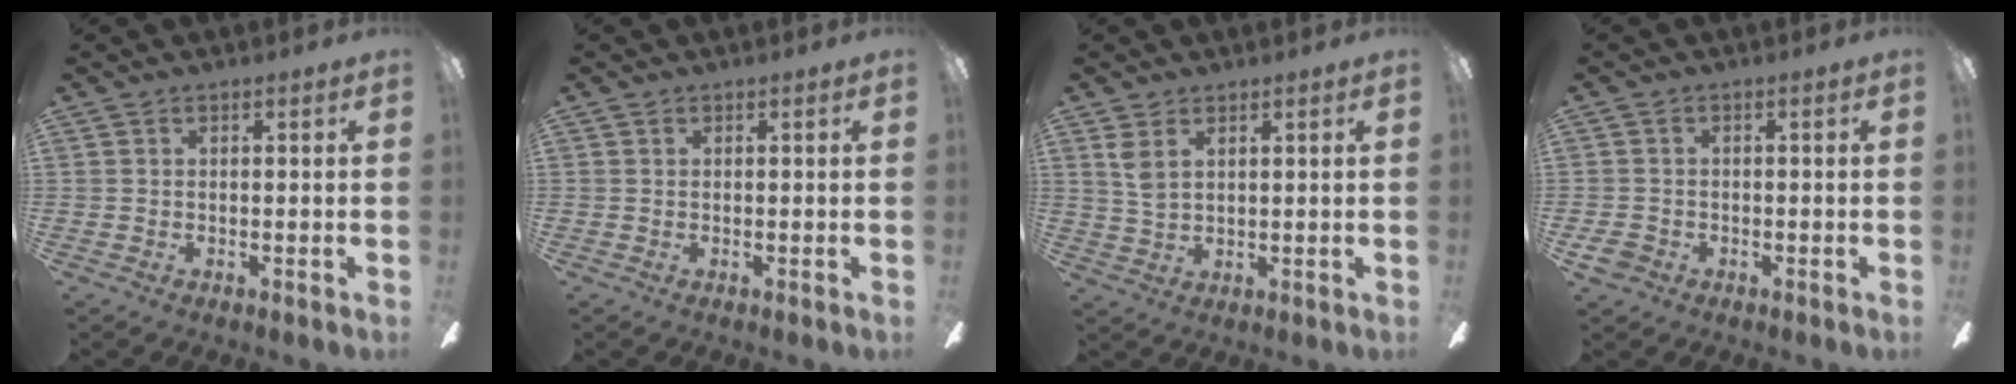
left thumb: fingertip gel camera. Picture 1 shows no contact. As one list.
[{"total": 0.0}, {"total": 4.1, "force": [2.3, 2.1, 2.7], "torque": [-0.060, 0.002, 0.042]}, {"total": 3.2, "force": [-1.6, 2.4, 1.3], "torque": [-0.033, 0.006, -0.034]}]